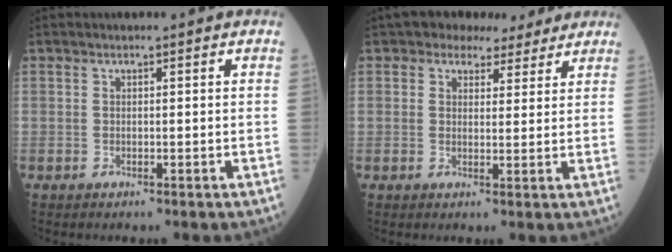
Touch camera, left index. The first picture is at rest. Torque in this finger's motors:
{"motor_torque": [0.76, -1.15, -0.21, 0.06]}